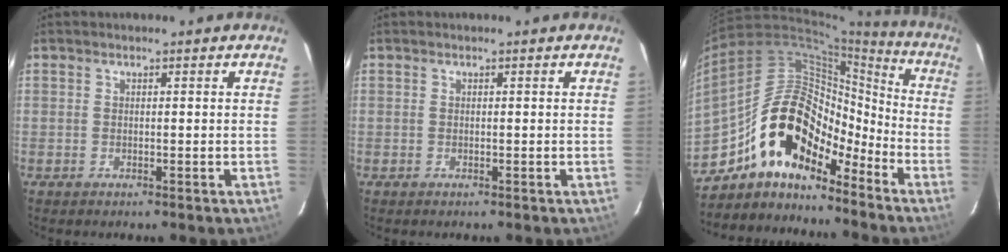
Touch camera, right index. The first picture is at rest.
{"total": 0.0}
{"total": 17.9, "force": [-12.6, 8.9, 9.2], "torque": [-0.153, 0.029, -0.221]}